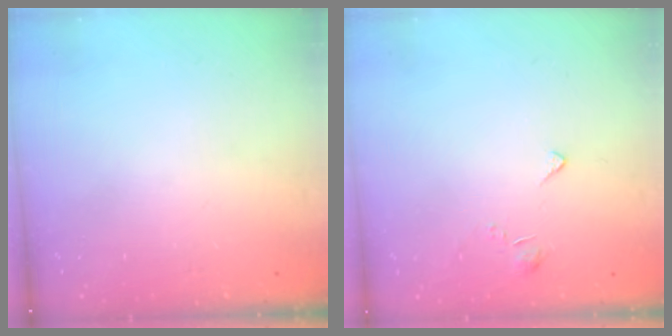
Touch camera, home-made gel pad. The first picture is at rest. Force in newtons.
{"total": 2.7, "press": 2.6, "slide": 0.5}